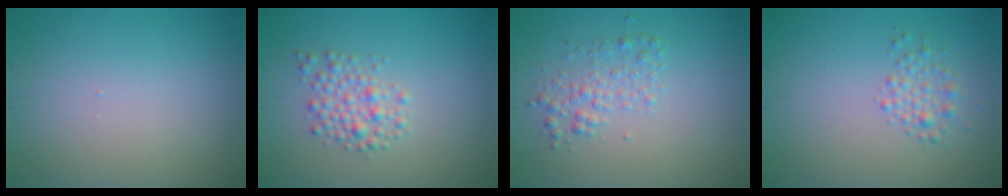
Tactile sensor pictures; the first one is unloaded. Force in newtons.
{"total": 2.5, "press": 2.5, "slide": 0.1}
{"total": 2.0, "press": 2.0, "slide": 0.1}
{"total": 1.9, "press": 1.9, "slide": 0.0}